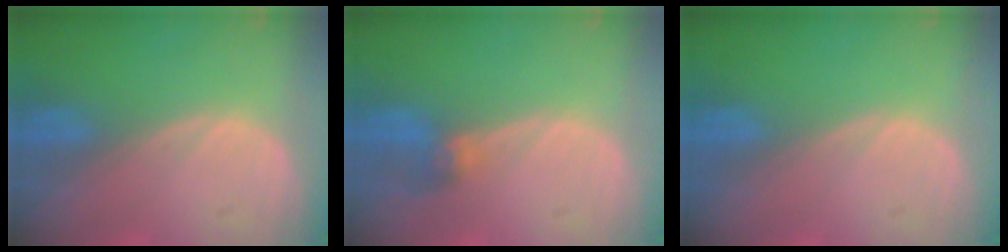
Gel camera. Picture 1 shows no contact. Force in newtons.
{"total": 2.6, "press": 2.6, "slide": 0.6}
{"total": 0.0}